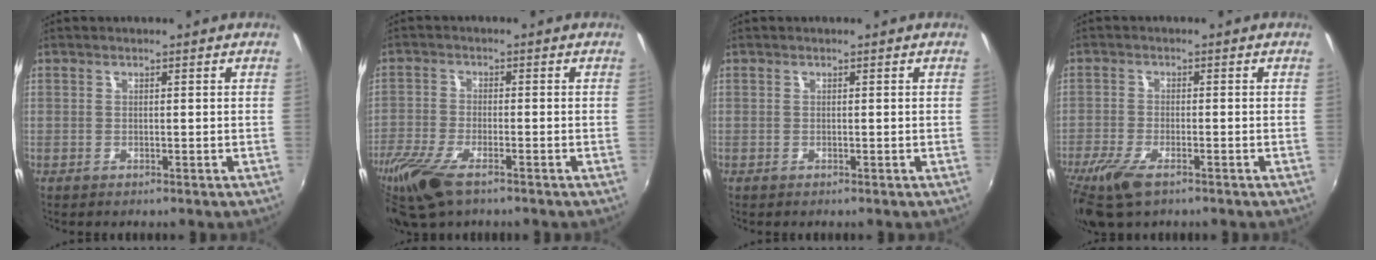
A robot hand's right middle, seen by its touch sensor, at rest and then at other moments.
{"total": 12.1, "force": [-8.1, 4.3, 7.9], "torque": [-0.192, -0.044, -0.157]}
{"total": 0.0}
{"total": 9.1, "force": [-5.9, 3.3, 6.1], "torque": [-0.152, -0.032, -0.114]}